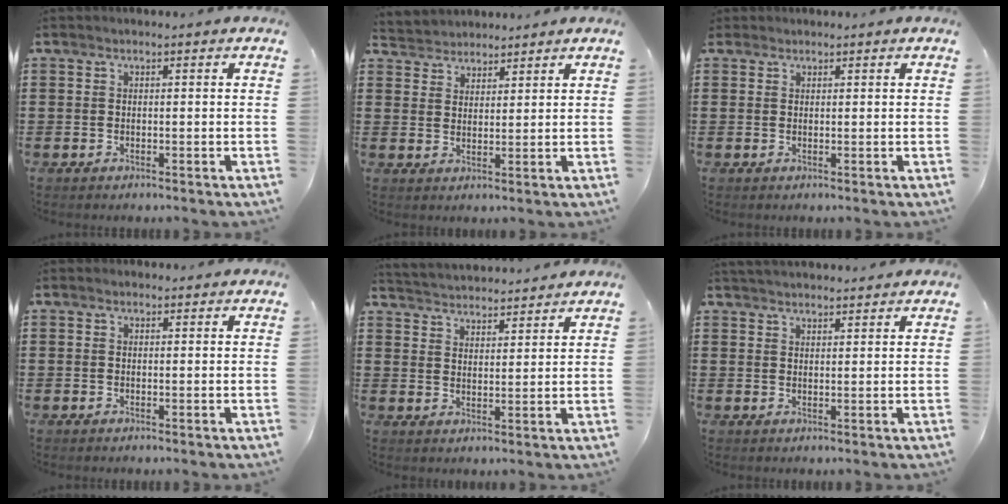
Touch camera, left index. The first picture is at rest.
{"total": 3.2, "force": [2.8, 1.2, -0.8], "torque": [0.000, -0.004, 0.053]}
{"total": 0.9, "force": [0.8, 0.5, 0.0], "torque": [-0.003, 0.003, 0.016]}
{"total": 0.6, "force": [0.4, 0.4, 0.2], "torque": [-0.005, 0.003, 0.008]}
{"total": 3.5, "force": [3.5, 0.2, -0.4], "torque": [-0.008, -0.020, 0.061]}
{"total": 2.4, "force": [2.4, 0.1, 0.1], "torque": [-0.008, 0.000, 0.047]}